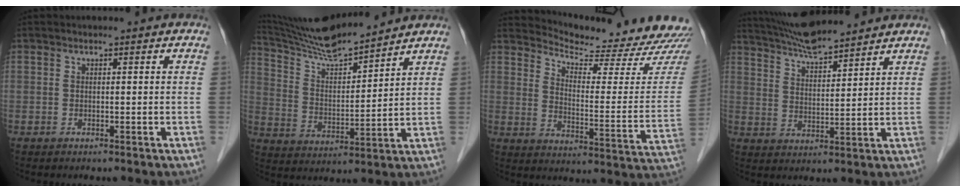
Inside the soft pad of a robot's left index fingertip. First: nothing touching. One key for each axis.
{"total": 13.4, "fx": 12.6, "fy": 0.0, "fz": 4.5, "tx": -0.093, "ty": 0.011, "tz": 0.233}
{"total": 20.4, "fx": 20.0, "fy": 0.9, "fz": 4.1, "tx": -0.063, "ty": -0.111, "tz": 0.248}
{"total": 10.8, "fx": 9.9, "fy": 0.6, "fz": 4.2, "tx": -0.080, "ty": 0.025, "tz": 0.176}